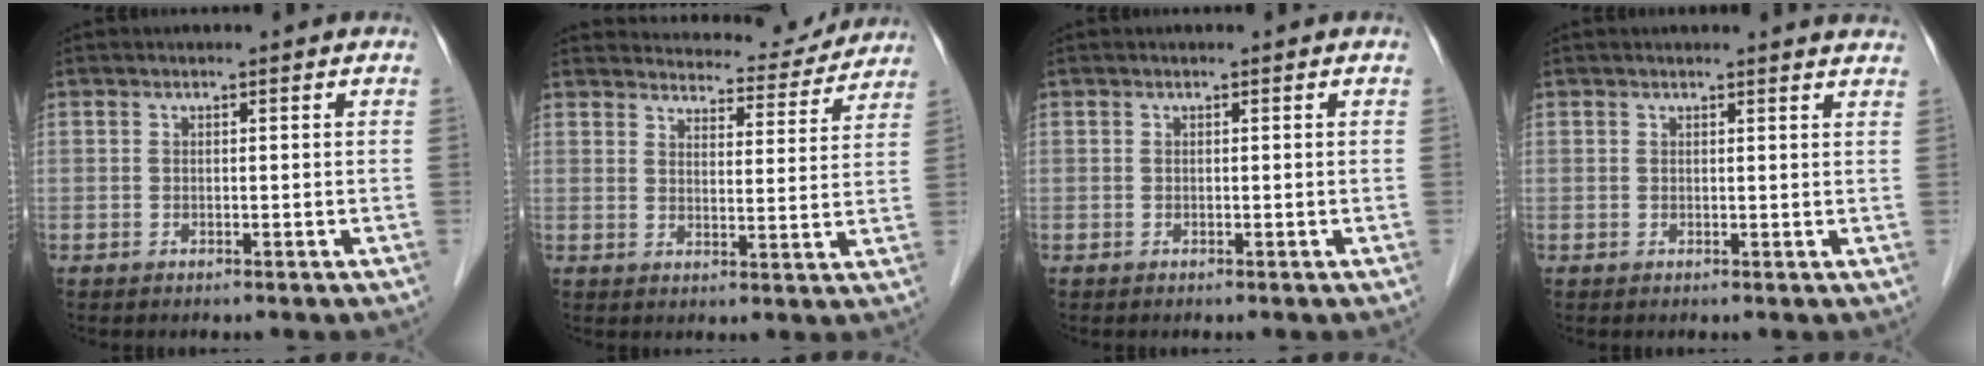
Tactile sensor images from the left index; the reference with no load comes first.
{"total": 13.4, "force": [12.8, 3.3, 2.1], "torque": [-0.007, -0.011, 0.146]}
{"total": 0.0}
{"total": 6.2, "force": [6.0, 0.2, 1.5], "torque": [-0.014, 0.002, 0.045]}